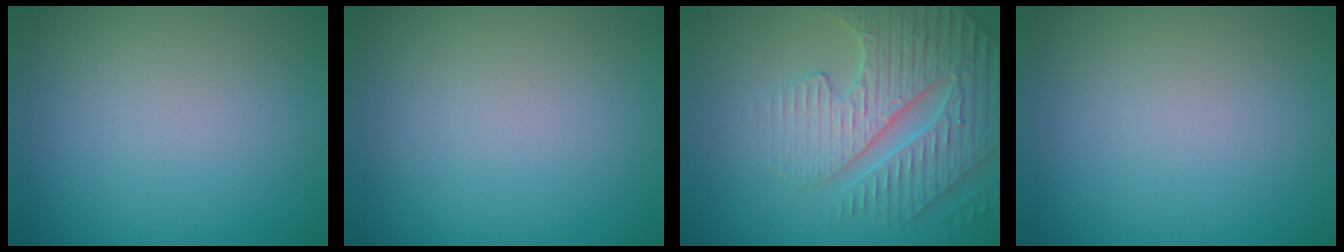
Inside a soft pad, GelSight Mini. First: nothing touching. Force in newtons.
{"total": 0.0}
{"total": 5.3, "press": 5.1, "slide": 1.4}
{"total": 0.0}